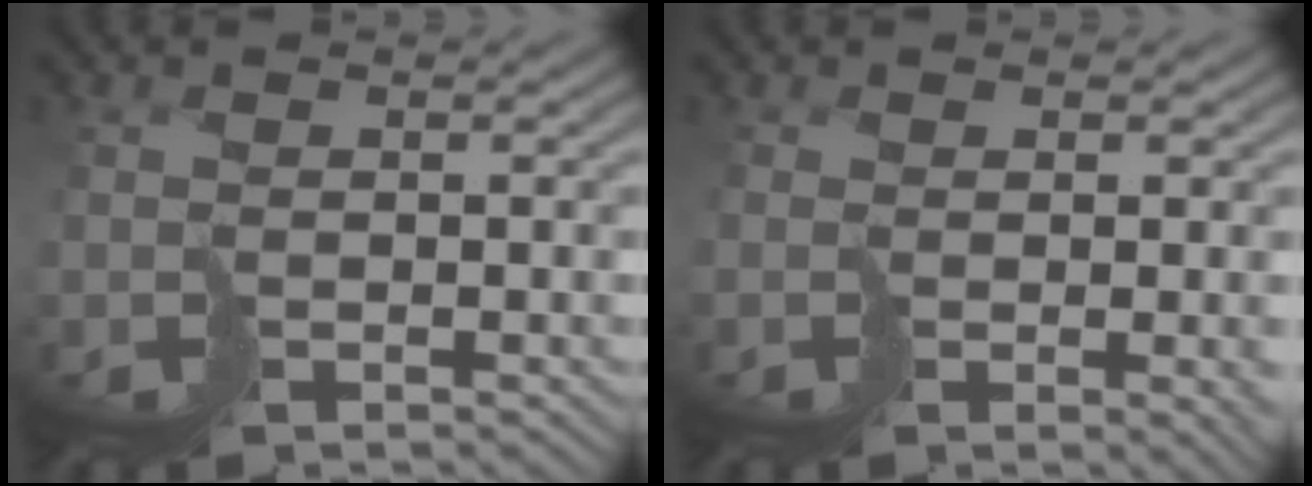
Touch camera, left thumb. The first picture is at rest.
{"total": 1.7, "force": [-0.6, 0.1, 1.5], "torque": [-0.010, -0.014, 0.002]}